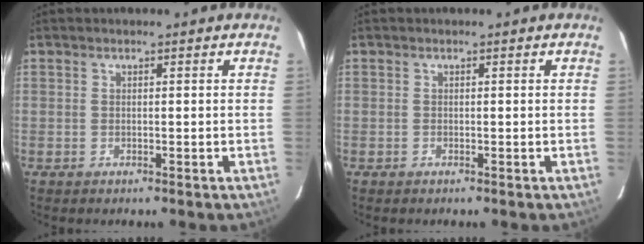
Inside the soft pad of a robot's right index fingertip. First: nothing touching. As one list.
[{"total": 0.0}]